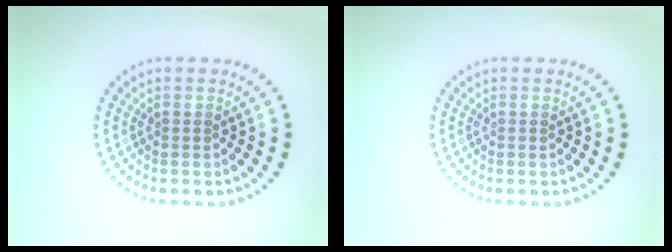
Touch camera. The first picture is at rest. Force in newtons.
{"total": 0.0}